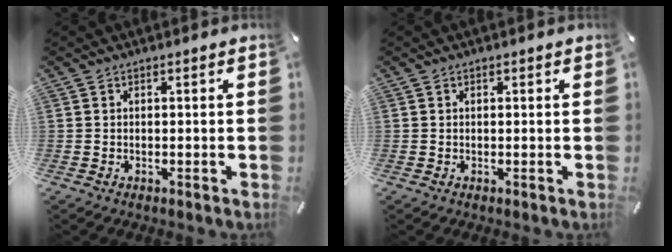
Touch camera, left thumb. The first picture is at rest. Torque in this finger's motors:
{"motor_torque": [-0.20, -0.48, -0.01, 0.41, -0.02]}